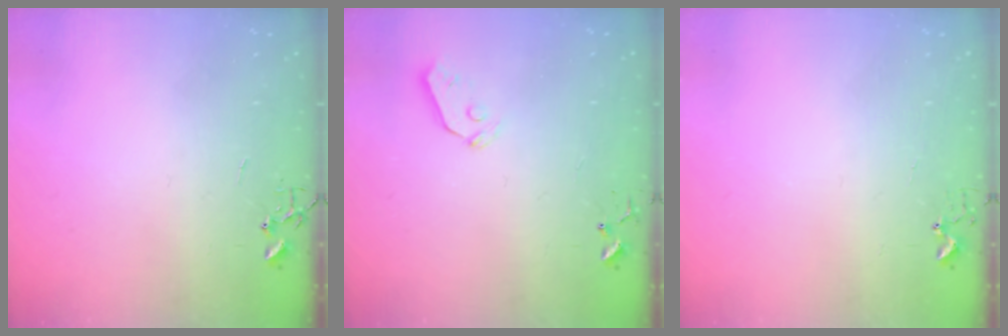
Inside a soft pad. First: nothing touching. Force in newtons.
{"total": 3.8, "press": 3.8, "slide": 0.3}
{"total": 3.8, "press": 3.8, "slide": 0.3}